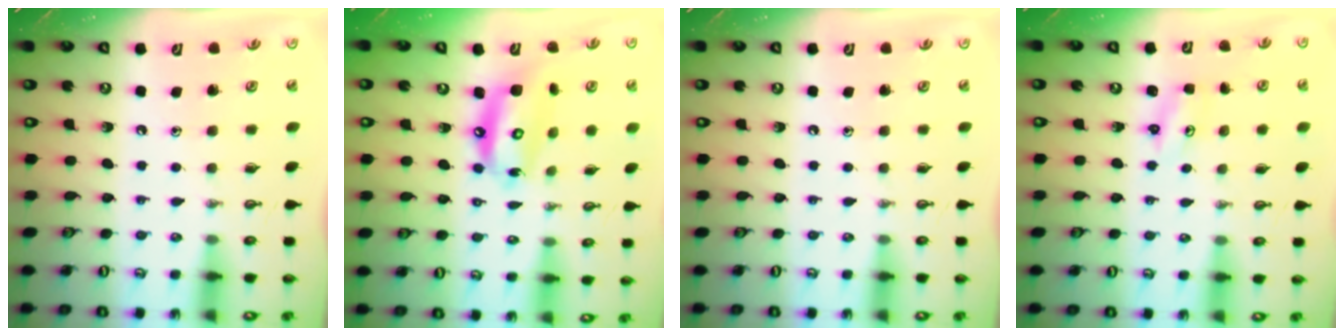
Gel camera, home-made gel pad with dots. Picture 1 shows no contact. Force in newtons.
{"total": 12.9, "press": 12.7, "slide": 1.9}
{"total": 0.0}
{"total": 2.3, "press": 2.3, "slide": 0.2}